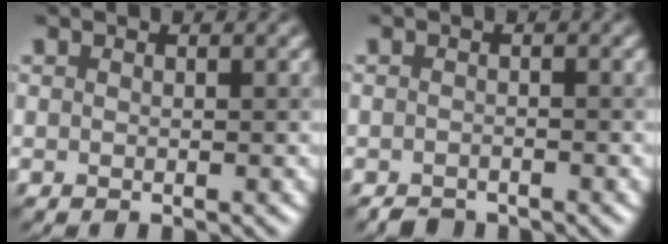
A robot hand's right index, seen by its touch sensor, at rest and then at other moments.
{"total": 1.3, "force": [-1.2, 0.4, 0.2], "torque": [-0.002, 0.002, -0.023]}